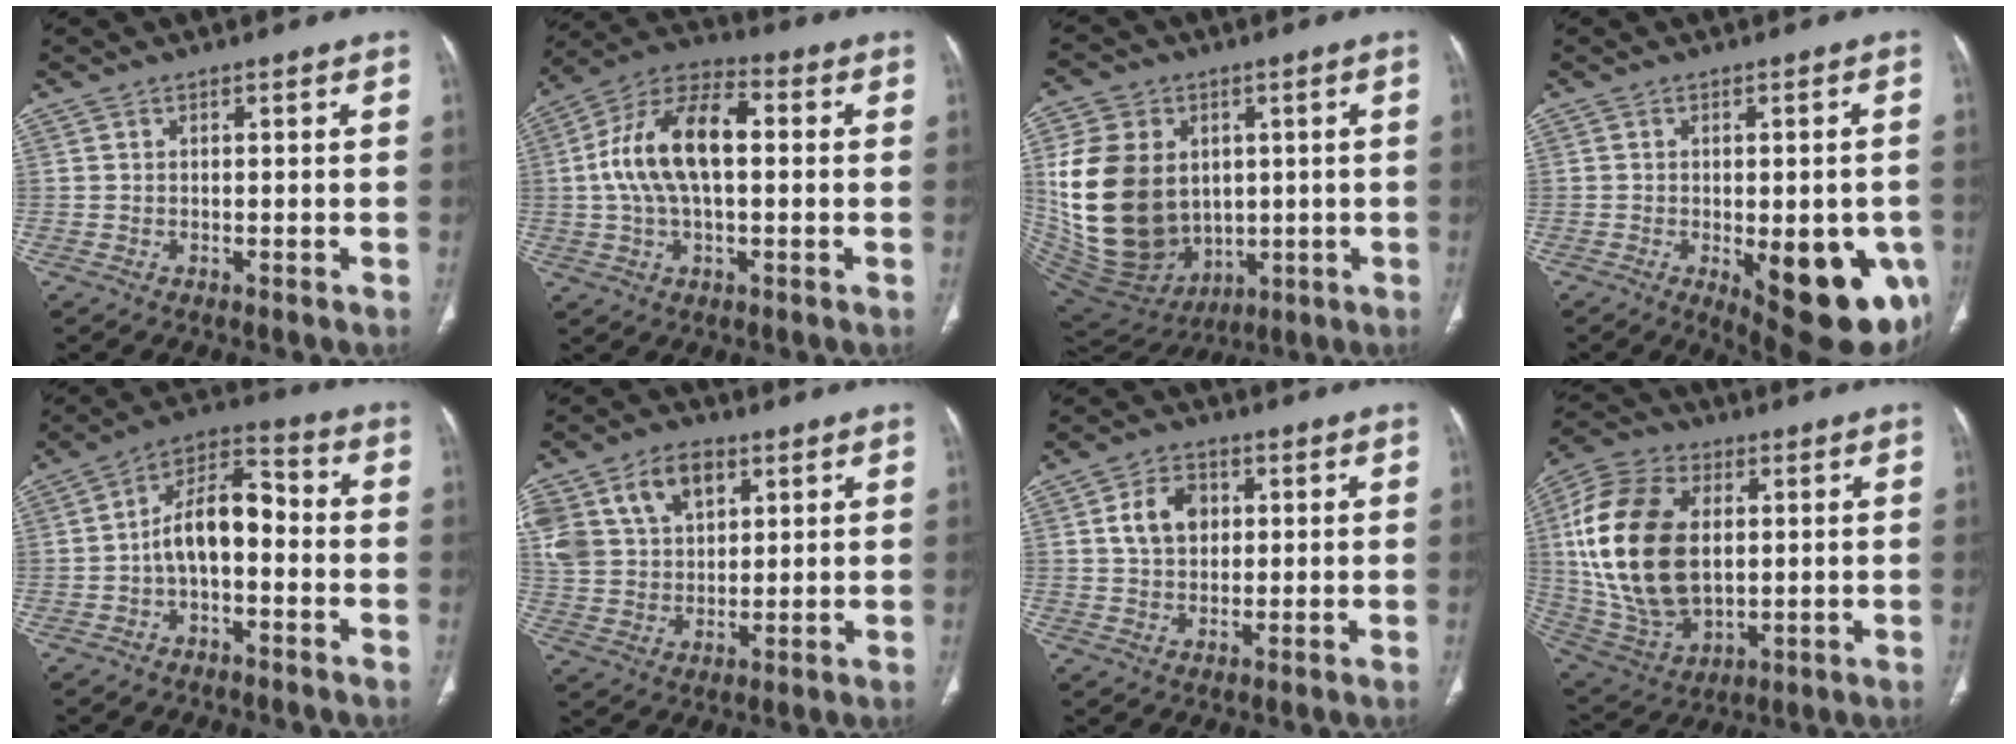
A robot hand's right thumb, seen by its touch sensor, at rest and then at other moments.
{"total": 15.6, "force": [1.1, 8.2, 13.2], "torque": [-0.249, 0.034, 0.013]}
{"total": 23.0, "force": [1.9, 17.5, 14.8], "torque": [-0.278, -0.010, 0.068]}
{"total": 18.0, "force": [-5.6, 7.1, 15.5], "torque": [-0.139, -0.006, -0.051]}
{"total": 10.6, "force": [-1.7, 5.8, 8.7], "torque": [-0.135, 0.047, -0.041]}
{"total": 16.5, "force": [7.0, 11.4, 9.6], "torque": [-0.184, 0.002, 0.137]}
{"total": 7.4, "force": [1.7, 5.5, 4.6], "torque": [-0.063, 0.002, 0.028]}
{"total": 24.2, "force": [3.1, 15.3, 18.4], "torque": [-0.364, -0.009, 0.066]}